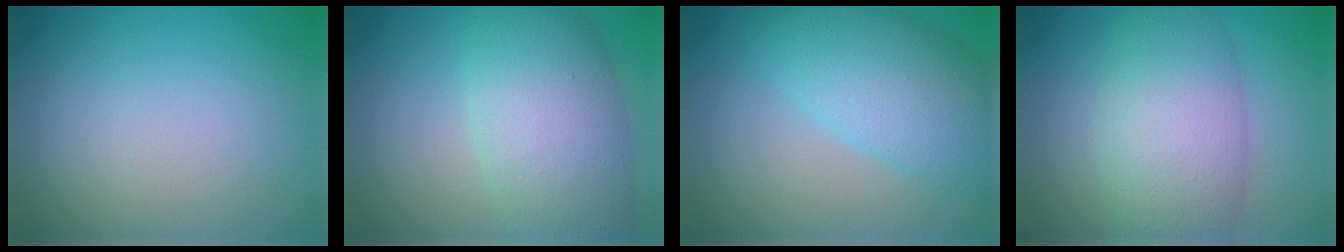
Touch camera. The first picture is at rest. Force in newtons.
{"total": 8.6, "press": 8.6, "slide": 0.4}
{"total": 7.2, "press": 7.2, "slide": 0.3}
{"total": 7.6, "press": 7.5, "slide": 0.6}